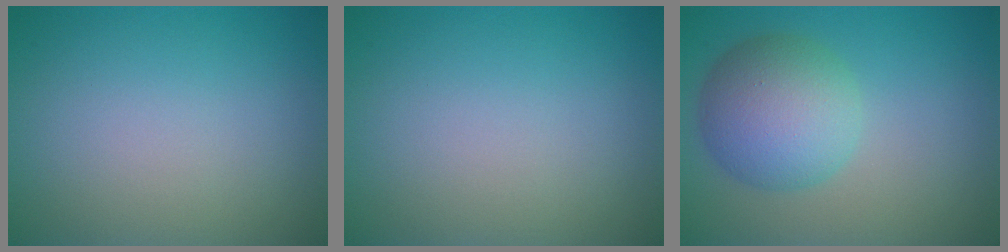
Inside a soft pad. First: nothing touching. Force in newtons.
{"total": 0.0}
{"total": 6.2, "press": 6.2, "slide": 0.1}